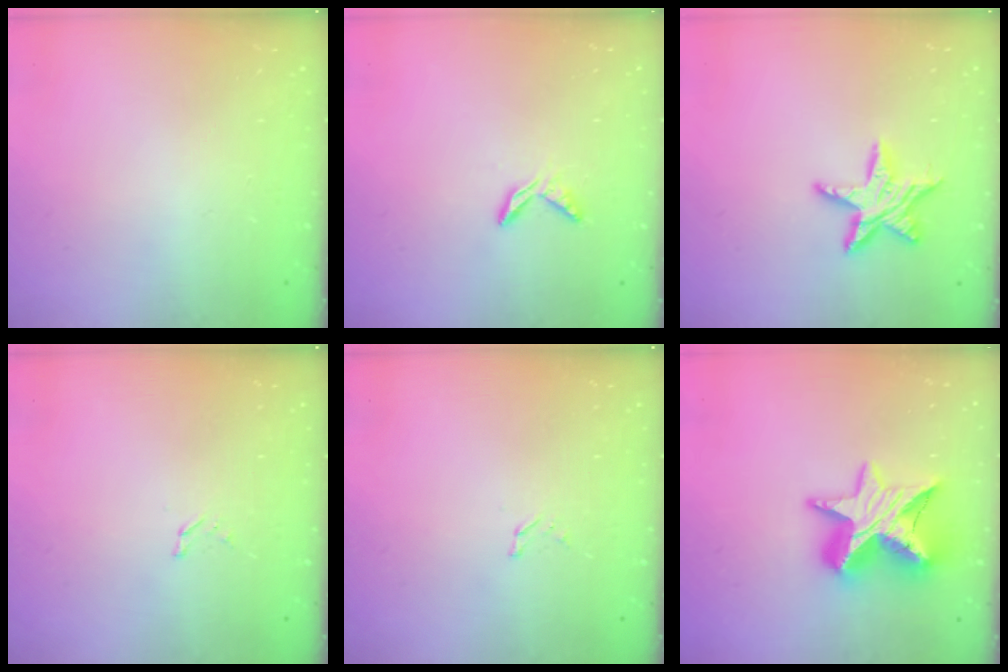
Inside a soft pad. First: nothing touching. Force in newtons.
{"total": 4.6, "press": 4.6, "slide": 0.4}
{"total": 10.7, "press": 10.7, "slide": 0.7}
{"total": 1.3, "press": 1.2, "slide": 0.1}
{"total": 1.3, "press": 1.2, "slide": 0.1}
{"total": 15.7, "press": 15.6, "slide": 1.1}